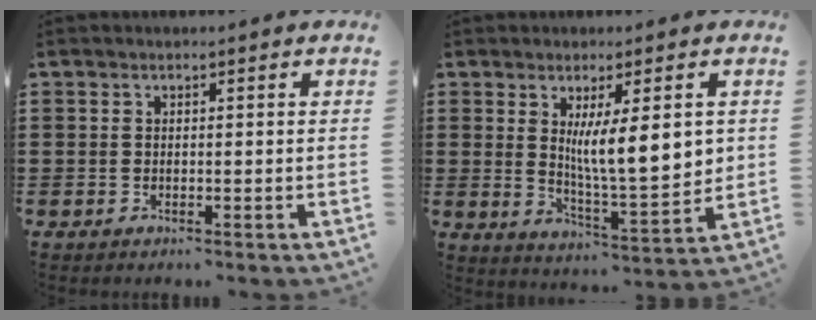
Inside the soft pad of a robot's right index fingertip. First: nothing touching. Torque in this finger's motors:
{"motor_torque": [0.58, -0.07, 0.67, 0.21]}